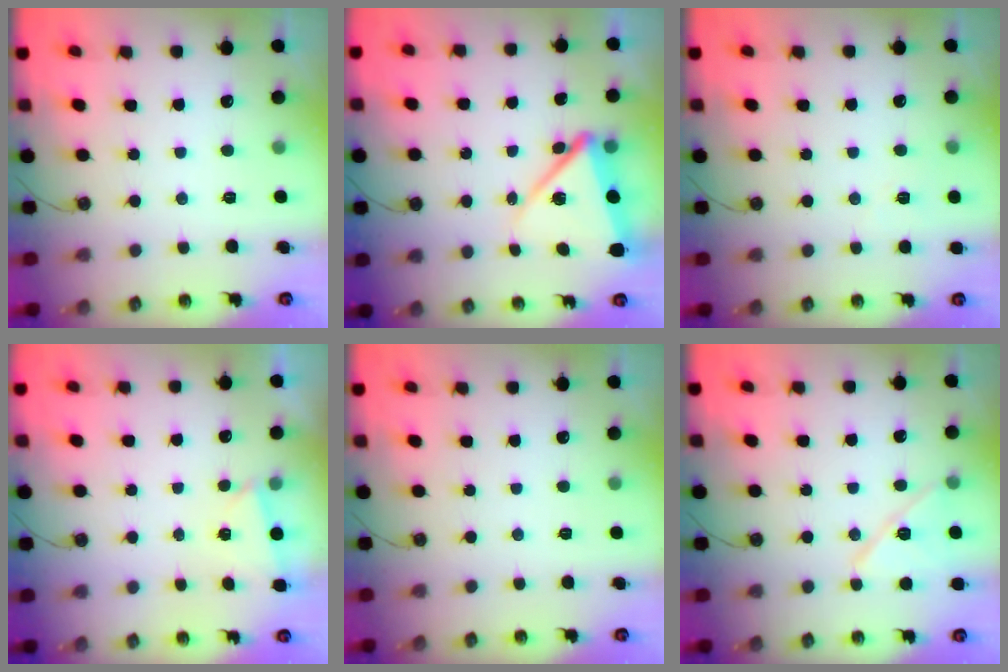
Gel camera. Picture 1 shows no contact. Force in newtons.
{"total": 11.4, "press": 11.3, "slide": 1.7}
{"total": 3.1, "press": 2.9, "slide": 0.9}
{"total": 0.6, "press": 0.0, "slide": 0.6}
{"total": 0.0}
{"total": 11.7, "press": 11.6, "slide": 0.9}